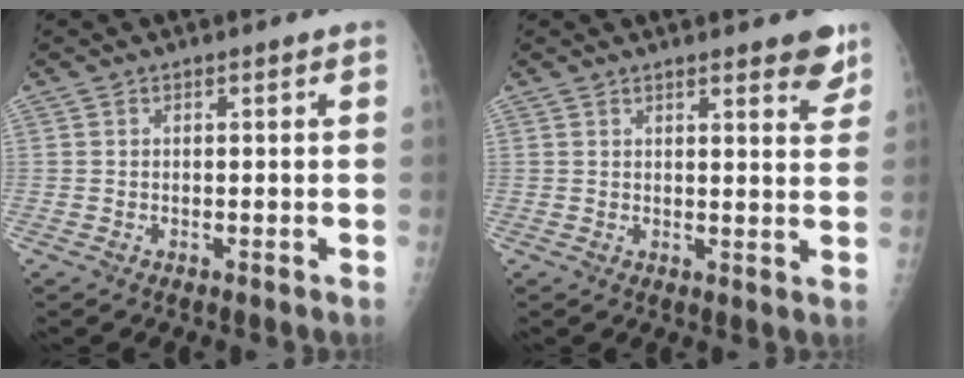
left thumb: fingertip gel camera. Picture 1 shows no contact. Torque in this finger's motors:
{"motor_torque": [0.04, 0.05, -0.26, -0.26, 0.04]}